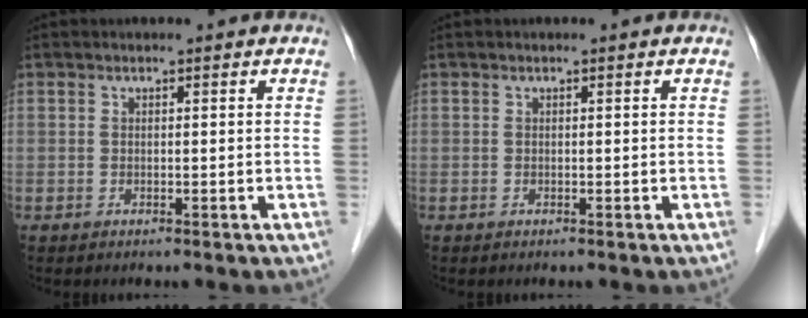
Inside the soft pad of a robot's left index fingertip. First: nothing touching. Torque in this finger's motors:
{"motor_torque": [-0.04, 0.04, 0.00, 0.00]}